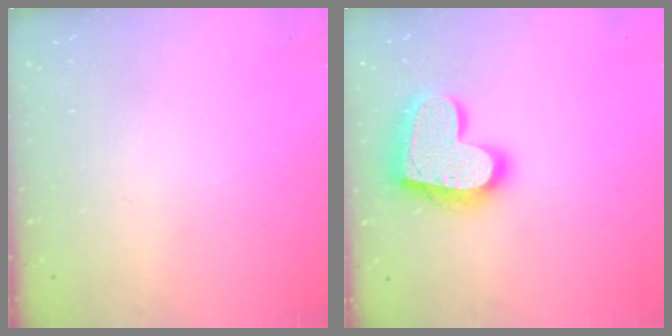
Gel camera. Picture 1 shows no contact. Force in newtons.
{"total": 19.0, "press": 18.9, "slide": 1.6}